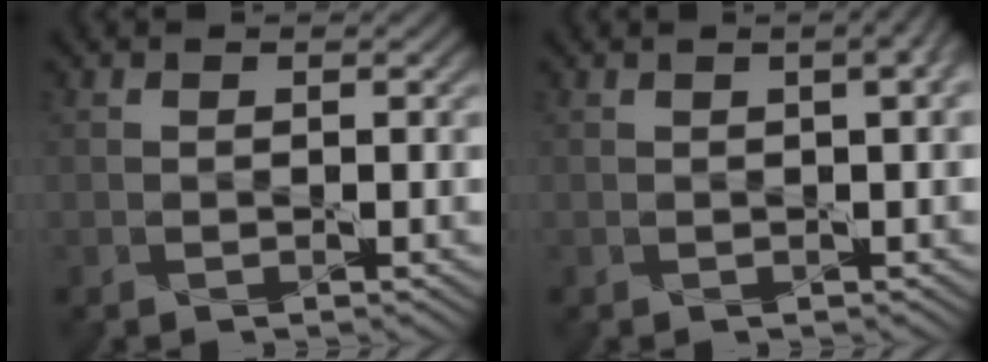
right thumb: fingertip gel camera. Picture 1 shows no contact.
{"total": 3.3, "force": [1.0, 1.2, 2.9], "torque": [-0.028, 0.012, 0.002]}